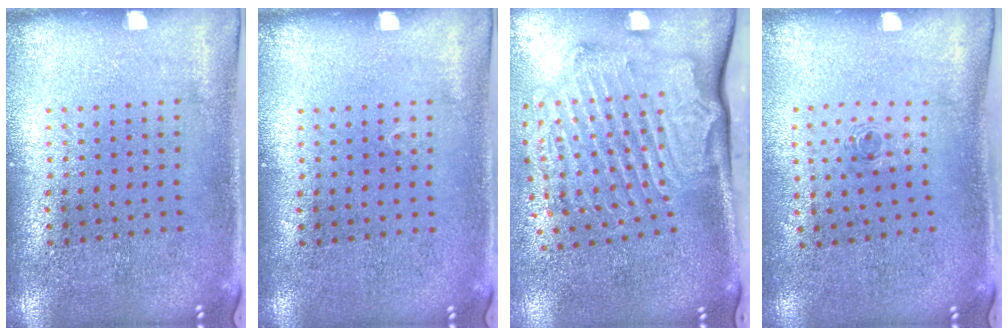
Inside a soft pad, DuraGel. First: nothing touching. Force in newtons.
{"total": 0.0}
{"total": 2.4, "press": 2.2, "slide": 0.9}
{"total": 0.5, "press": 0.3, "slide": 0.5}